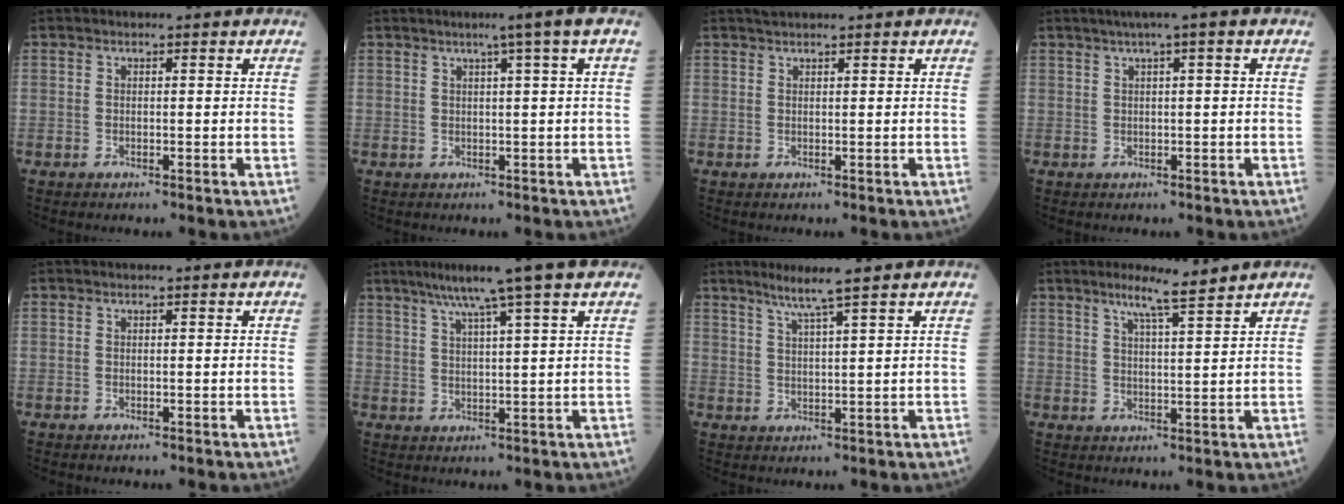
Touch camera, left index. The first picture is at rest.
{"total": 6.0, "force": [3.9, -1.5, 4.3], "torque": [-0.063, 0.006, 0.053]}
{"total": 1.3, "force": [1.2, -0.1, 0.4], "torque": [-0.008, 0.015, 0.028]}
{"total": 3.1, "force": [1.5, -0.3, 2.7], "torque": [-0.046, 0.014, 0.026]}
{"total": 0.0}
{"total": 8.2, "force": [5.9, -1.2, 5.6], "torque": [-0.091, 0.017, 0.092]}
{"total": 4.5, "force": [3.3, -1.1, 2.9], "torque": [-0.059, -0.006, 0.064]}
{"total": 5.2, "force": [4.2, -0.6, 3.0], "torque": [-0.055, -0.004, 0.073]}